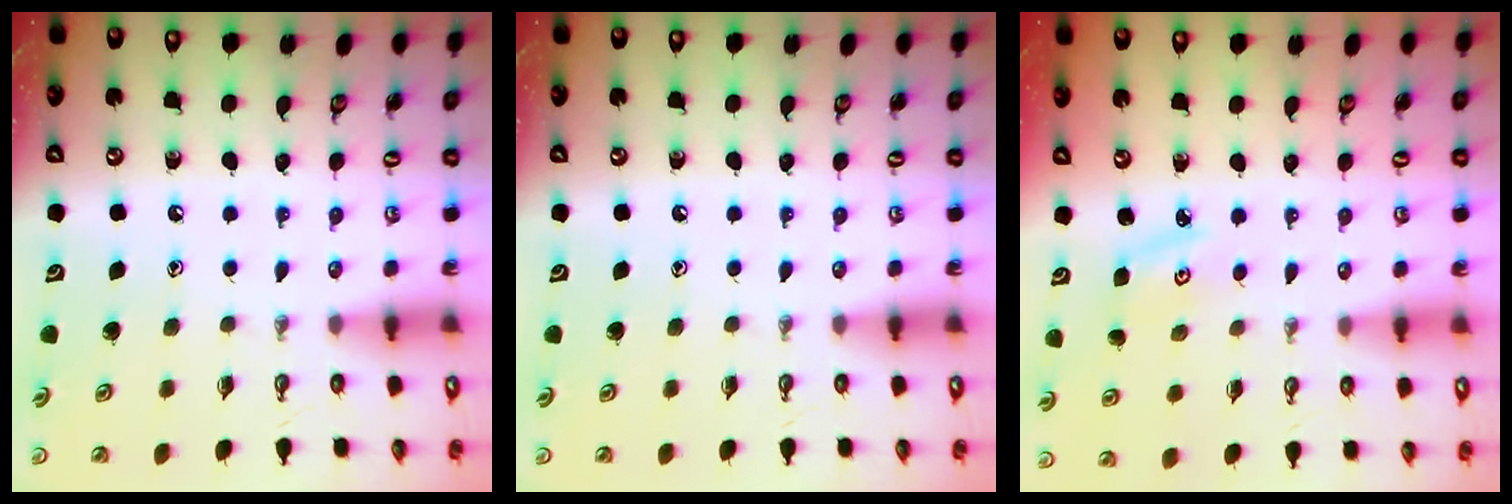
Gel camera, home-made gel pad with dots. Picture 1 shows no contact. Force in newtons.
{"total": 0.0}
{"total": 3.7, "press": 3.6, "slide": 0.6}